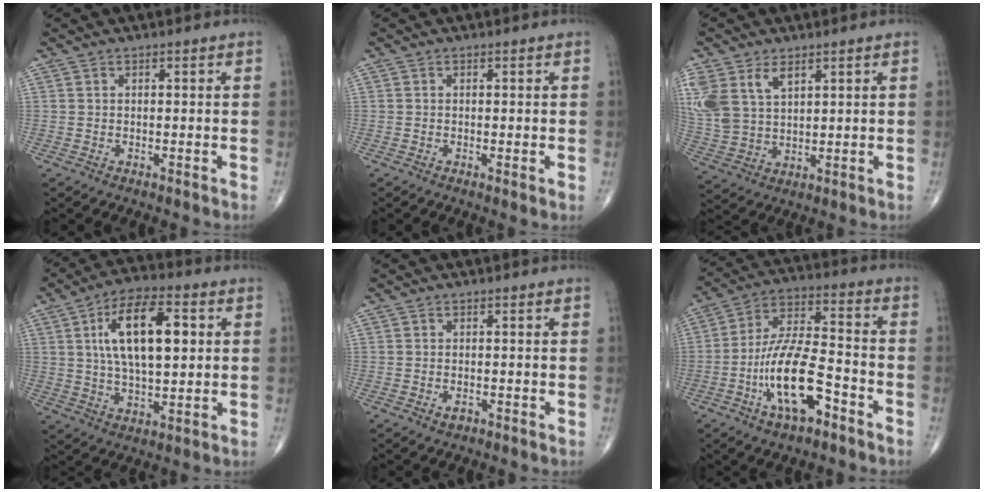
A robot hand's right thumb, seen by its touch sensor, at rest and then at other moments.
{"total": 0.9, "force": [-0.1, 0.1, 0.9], "torque": [-0.022, -0.004, -0.004]}
{"total": 13.0, "force": [5.8, 8.3, 8.1], "torque": [-0.188, -0.008, 0.127]}
{"total": 15.4, "force": [3.4, 7.0, 13.3], "torque": [-0.214, 0.002, 0.059]}
{"total": 1.2, "force": [-0.6, 0.7, 0.8], "torque": [-0.015, 0.001, -0.009]}
{"total": 15.2, "force": [-6.4, 5.8, 12.6], "torque": [-0.235, 0.044, -0.114]}